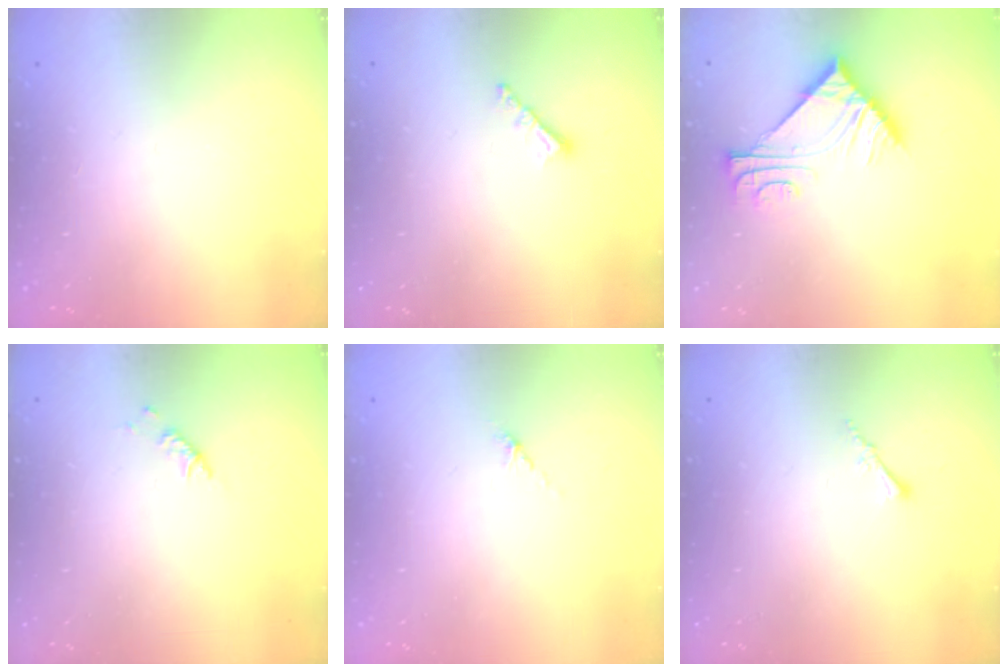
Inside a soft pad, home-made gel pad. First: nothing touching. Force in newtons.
{"total": 3.1, "press": 3.1, "slide": 0.3}
{"total": 7.7, "press": 7.7, "slide": 0.1}
{"total": 2.9, "press": 2.9, "slide": 0.6}
{"total": 2.7, "press": 2.7, "slide": 0.7}
{"total": 1.5, "press": 1.5, "slide": 0.4}